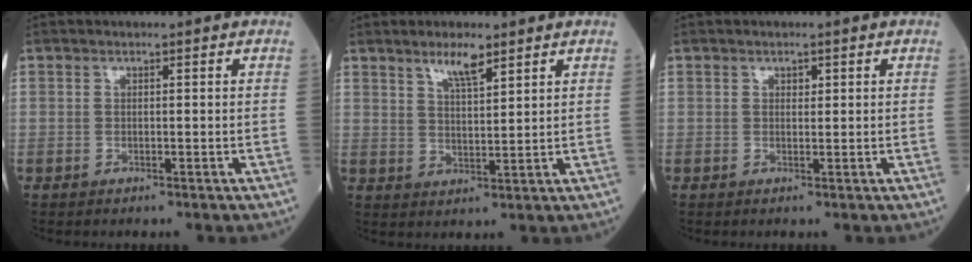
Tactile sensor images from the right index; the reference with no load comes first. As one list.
[{"total": 4.5, "force": [3.3, 0.7, 3.0], "torque": [-0.058, -0.002, 0.061]}, {"total": 1.0, "force": [0.5, 0.6, 0.6], "torque": [-0.006, -0.002, 0.007]}]